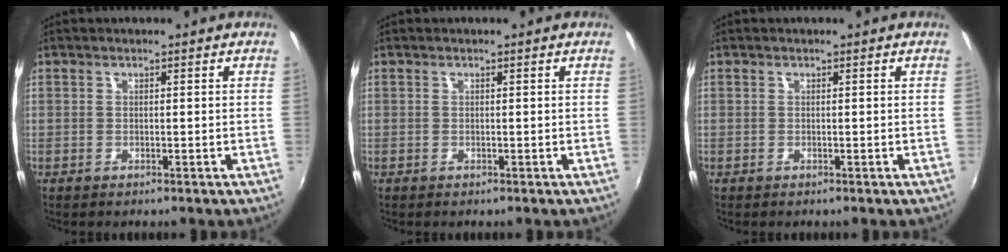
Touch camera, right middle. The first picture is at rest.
{"total": 0.0}
{"total": 0.0}